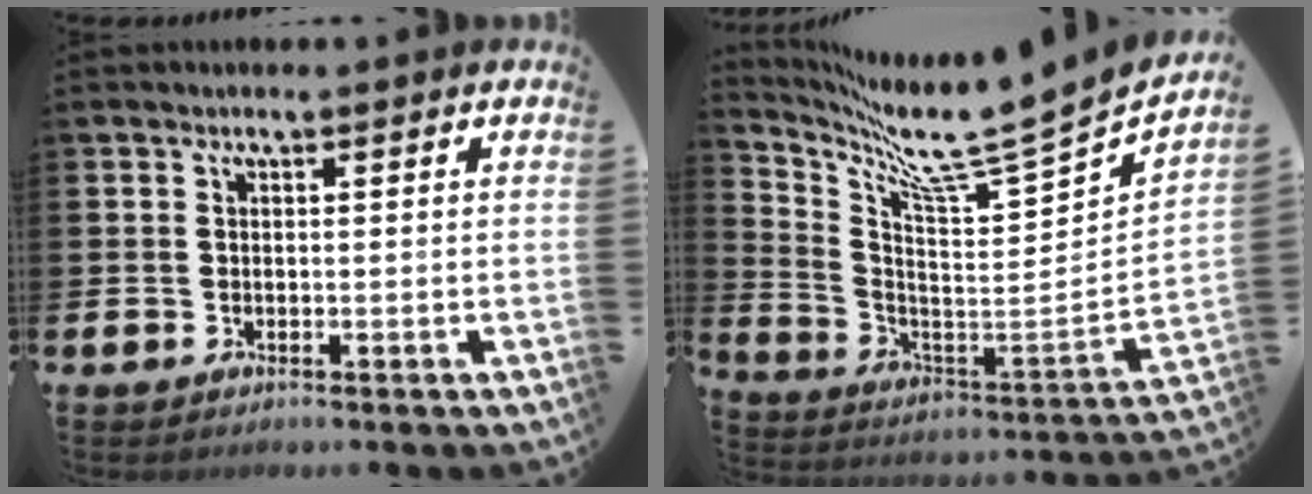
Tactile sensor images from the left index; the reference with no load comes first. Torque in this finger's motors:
{"motor_torque": [0.29, -0.36, 0.05, 0.10]}